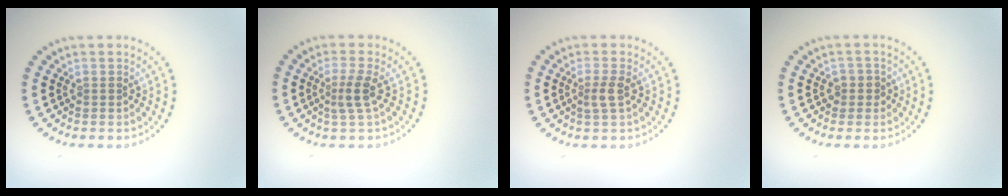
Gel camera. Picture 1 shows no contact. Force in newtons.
{"total": 2.0, "press": 1.5, "slide": 1.3}
{"total": 1.7, "press": 1.4, "slide": 0.9}
{"total": 1.5, "press": 1.2, "slide": 0.9}